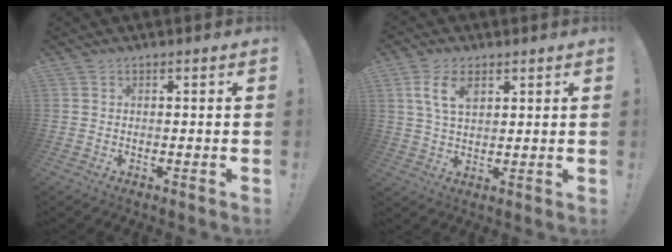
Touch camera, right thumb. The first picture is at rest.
{"total": 8.2, "force": [3.7, 4.6, 5.7], "torque": [-0.109, -0.002, 0.067]}